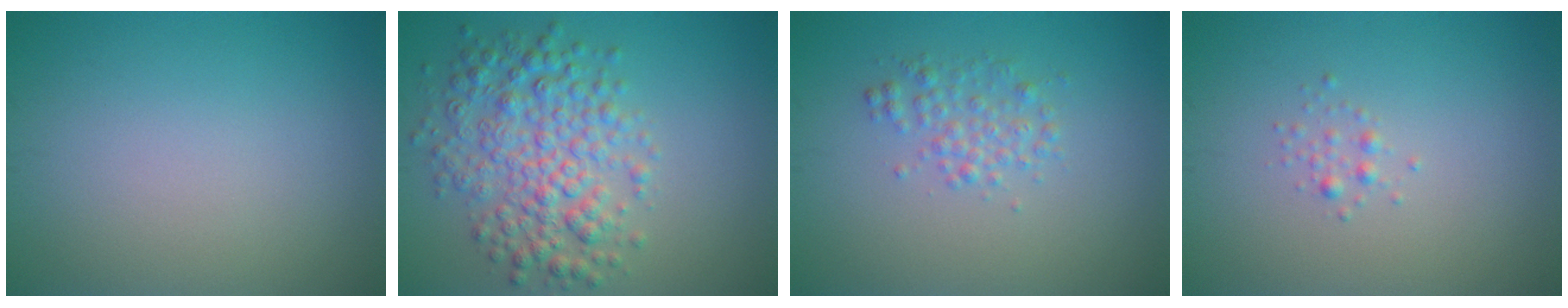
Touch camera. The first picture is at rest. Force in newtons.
{"total": 5.8, "press": 5.8, "slide": 0.0}
{"total": 2.0, "press": 2.0, "slide": 0.1}
{"total": 0.8, "press": 0.8, "slide": 0.0}